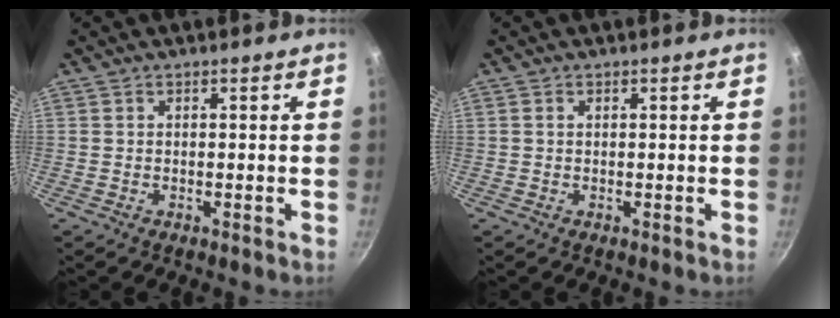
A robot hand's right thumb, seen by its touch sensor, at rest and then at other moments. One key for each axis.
{"total": 0.5, "fx": 0.2, "fy": 0.4, "fz": 0.4, "tx": -0.006, "ty": 0.002, "tz": 0.002}